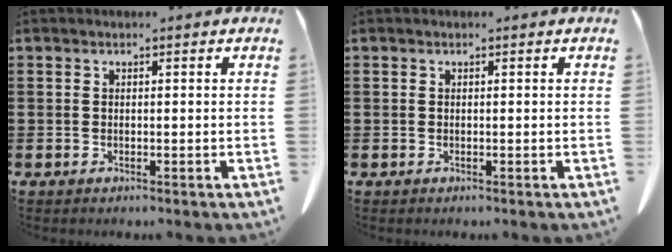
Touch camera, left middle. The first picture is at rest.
{"total": 0.0}